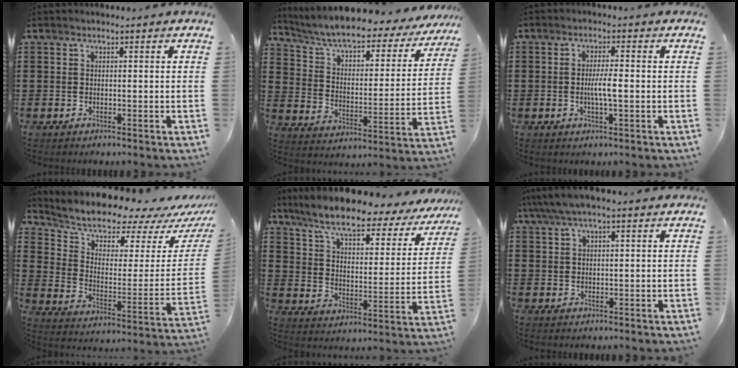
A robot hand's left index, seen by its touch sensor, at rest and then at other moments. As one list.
[{"total": 6.5, "force": [5.6, 0.6, 3.1], "torque": [-0.084, -0.041, 0.091]}, {"total": 3.8, "force": [-0.4, 0.6, 3.7], "torque": [-0.072, -0.003, -0.011]}, {"total": 8.6, "force": [8.0, 2.1, 2.2], "torque": [-0.076, -0.068, 0.135]}, {"total": 9.1, "force": [7.6, 1.1, 5.0], "torque": [-0.118, -0.045, 0.125]}, {"total": 2.8, "force": [1.4, 0.5, 2.4], "torque": [-0.047, 0.003, 0.024]}]